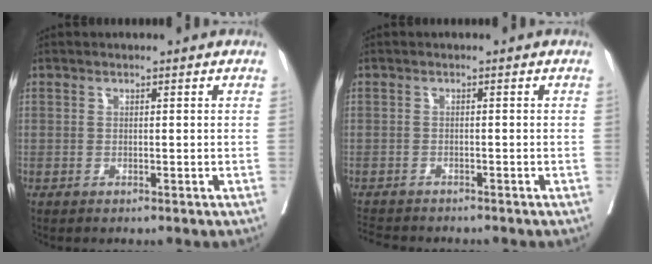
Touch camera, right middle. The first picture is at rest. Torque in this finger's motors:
{"motor_torque": [0.31, -0.35, 0.01, 0.01]}